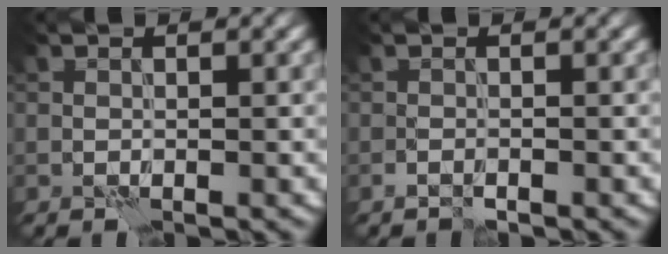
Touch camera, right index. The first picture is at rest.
{"total": 0.7, "force": [-0.6, 0.4, 0.2], "torque": [-0.004, 0.000, -0.011]}